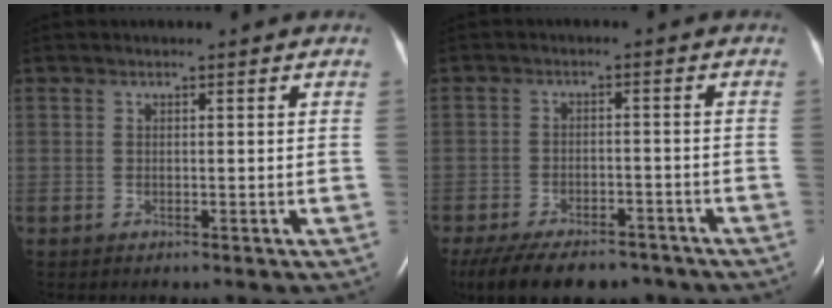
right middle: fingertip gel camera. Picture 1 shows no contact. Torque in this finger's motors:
{"motor_torque": [0.24, -0.21, 0.17, 0.06]}